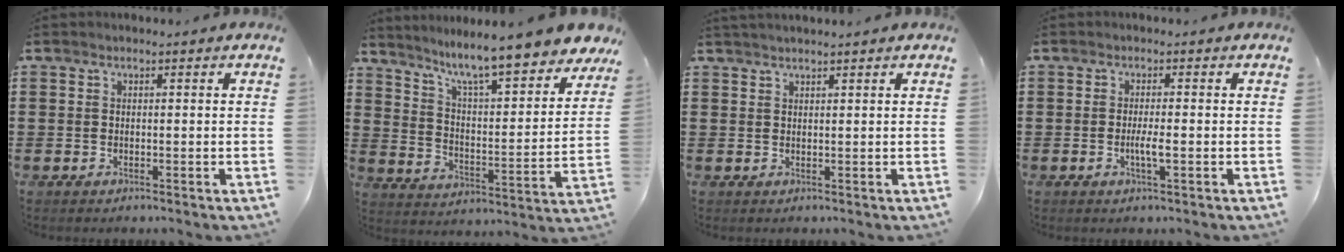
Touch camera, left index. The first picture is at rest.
{"total": 8.7, "force": [7.6, -0.3, 4.2], "torque": [-0.104, -0.062, 0.121]}
{"total": 1.2, "force": [1.1, -0.1, 0.4], "torque": [-0.008, 0.000, 0.022]}
{"total": 2.7, "force": [-0.6, 0.4, 2.6], "torque": [-0.047, -0.001, -0.010]}